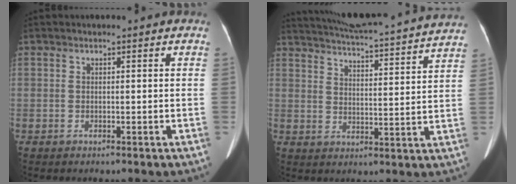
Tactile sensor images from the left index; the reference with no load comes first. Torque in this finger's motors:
{"motor_torque": [0.52, -1.37, 0.01, 0.09]}